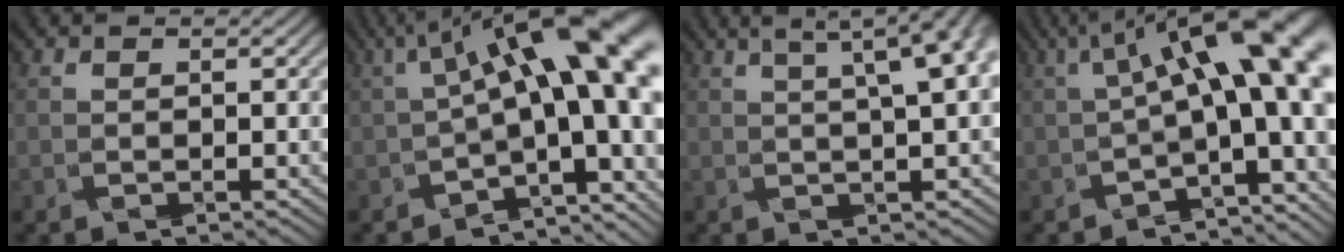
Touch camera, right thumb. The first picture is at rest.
{"total": 16.0, "force": [0.7, 5.9, 14.8], "torque": [-0.214, 0.003, 0.029]}
{"total": 6.6, "force": [2.6, 0.9, 6.0], "torque": [-0.086, 0.024, 0.038]}
{"total": 14.6, "force": [0.9, 5.0, 13.7], "torque": [-0.197, 0.011, 0.026]}